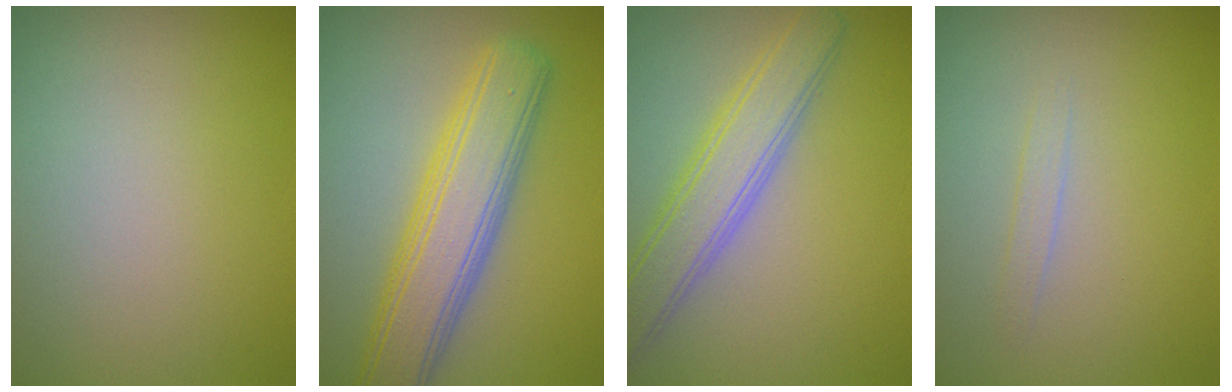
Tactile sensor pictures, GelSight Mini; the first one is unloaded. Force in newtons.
{"total": 7.0, "press": 7.0, "slide": 0.2}
{"total": 5.0, "press": 5.0, "slide": 0.5}
{"total": 0.9, "press": 0.9, "slide": 0.0}